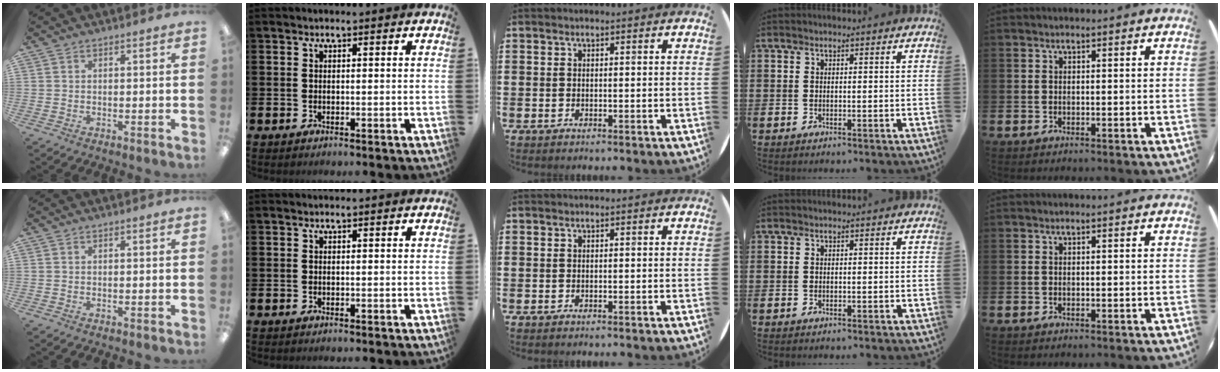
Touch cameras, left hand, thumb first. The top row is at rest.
{}